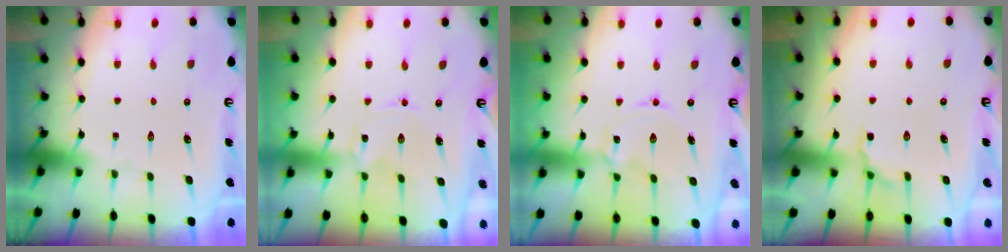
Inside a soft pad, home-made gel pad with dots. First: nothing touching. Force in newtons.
{"total": 0.0}
{"total": 1.9, "press": 1.9, "slide": 0.4}
{"total": 4.9, "press": 4.6, "slide": 1.4}